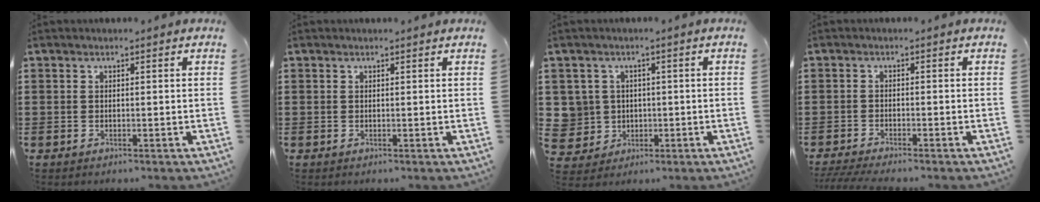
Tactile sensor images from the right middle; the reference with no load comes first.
{"total": 0.0}
{"total": 5.1, "force": [0.2, 5.0, 0.6], "torque": [-0.044, 0.010, 0.004]}
{"total": 2.5, "force": [-2.4, -0.1, 0.8], "torque": [-0.030, -0.009, -0.052]}